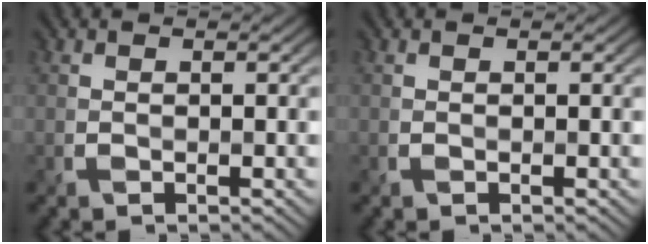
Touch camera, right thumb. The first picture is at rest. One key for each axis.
{"total": 0.0}